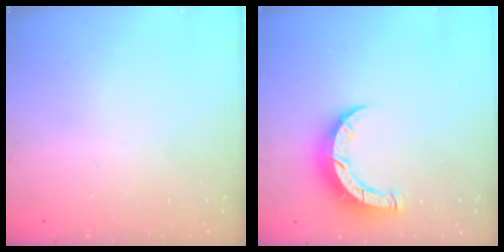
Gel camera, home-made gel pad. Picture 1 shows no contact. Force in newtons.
{"total": 8.1, "press": 8.1, "slide": 0.5}